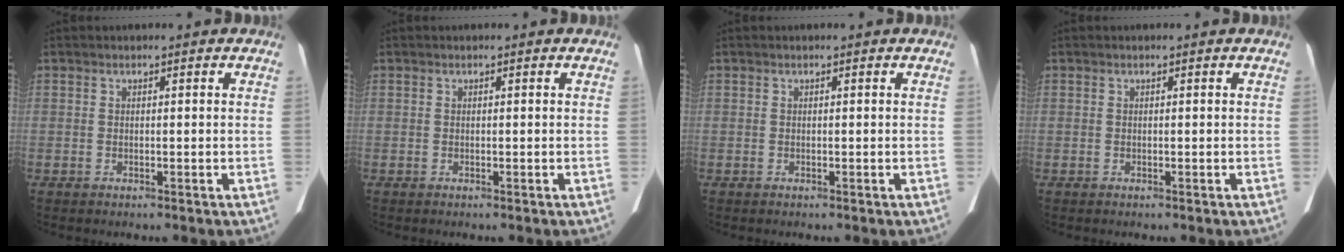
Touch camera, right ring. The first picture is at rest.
{"total": 0.0}
{"total": 0.0}
{"total": 0.0}